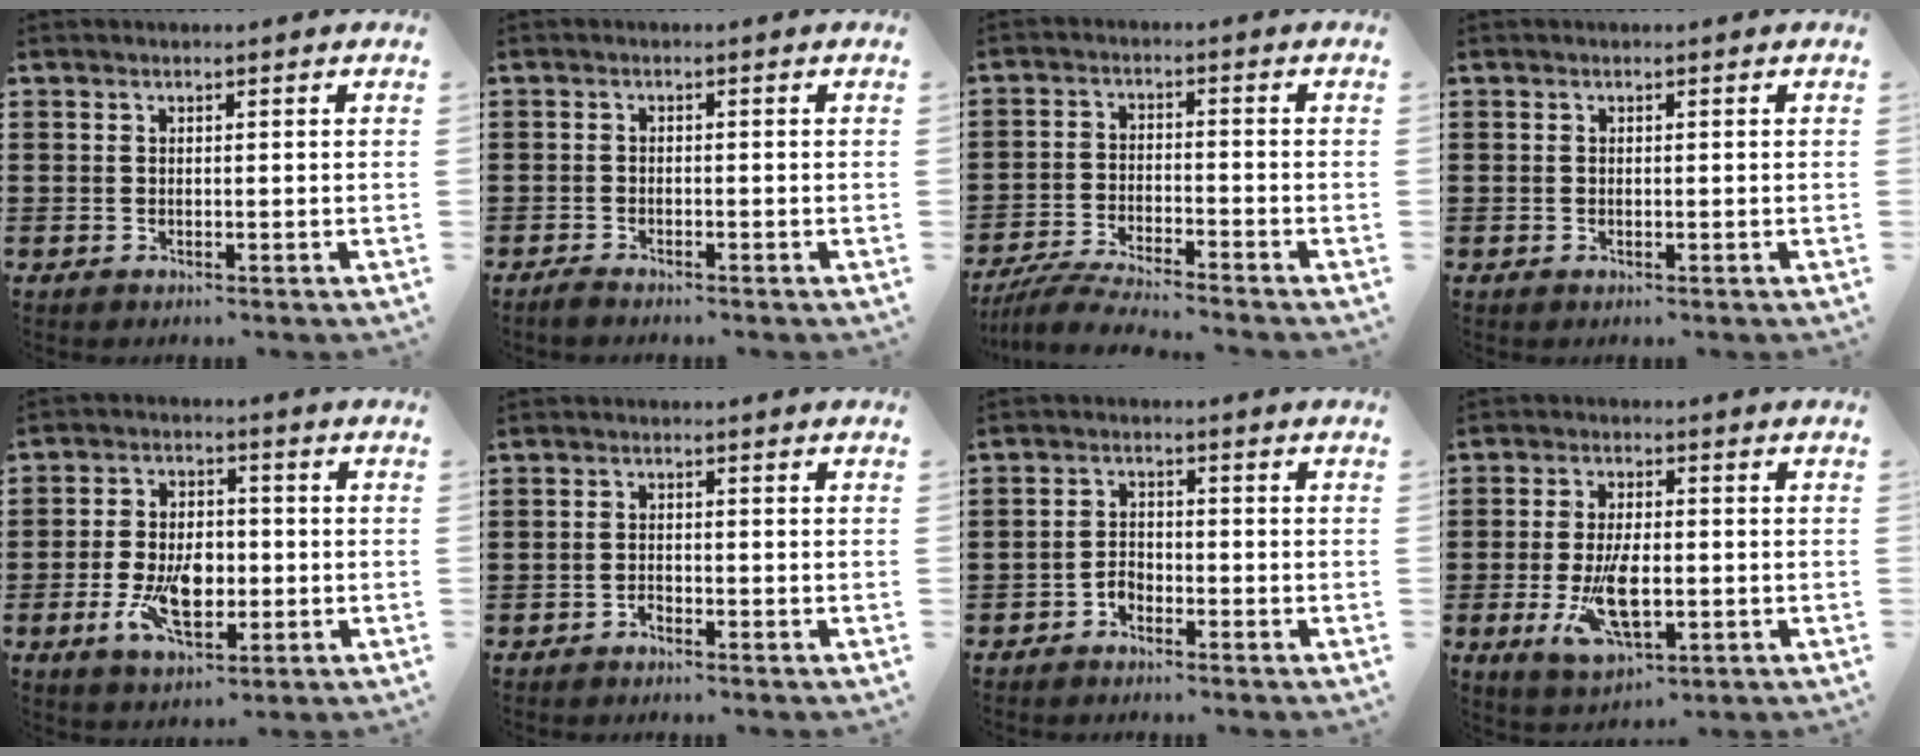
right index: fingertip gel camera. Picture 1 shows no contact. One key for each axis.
{"total": 1.3, "fx": -1.3, "fy": 0.0, "fz": 0.1, "tx": -0.005, "ty": -0.002, "tz": -0.026}
{"total": 5.0, "fx": -4.8, "fy": -0.2, "fz": 1.3, "tx": -0.035, "ty": -0.013, "tz": -0.097}
{"total": 0.0}
{"total": 8.7, "fx": -2.1, "fy": 4.8, "fz": 7.0, "tx": -0.145, "ty": -0.002, "tz": -0.040}
{"total": 1.1, "fx": -1.0, "fy": 0.3, "fz": 0.3, "tx": -0.009, "ty": -0.001, "tz": -0.021}
{"total": 2.0, "fx": -1.5, "fy": 1.1, "fz": 0.6, "tx": -0.018, "ty": 0.003, "tz": -0.033}
{"total": 8.8, "fx": -1.9, "fy": 3.8, "fz": 7.7, "tx": -0.160, "ty": -0.015, "tz": -0.035}